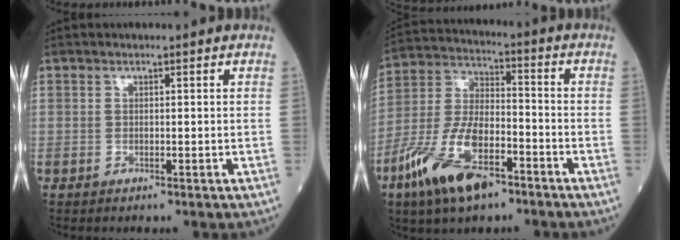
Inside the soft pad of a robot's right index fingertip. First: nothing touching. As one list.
[{"total": 14.5, "force": [-8.1, 5.5, 10.7], "torque": [-0.226, -0.003, -0.148]}]